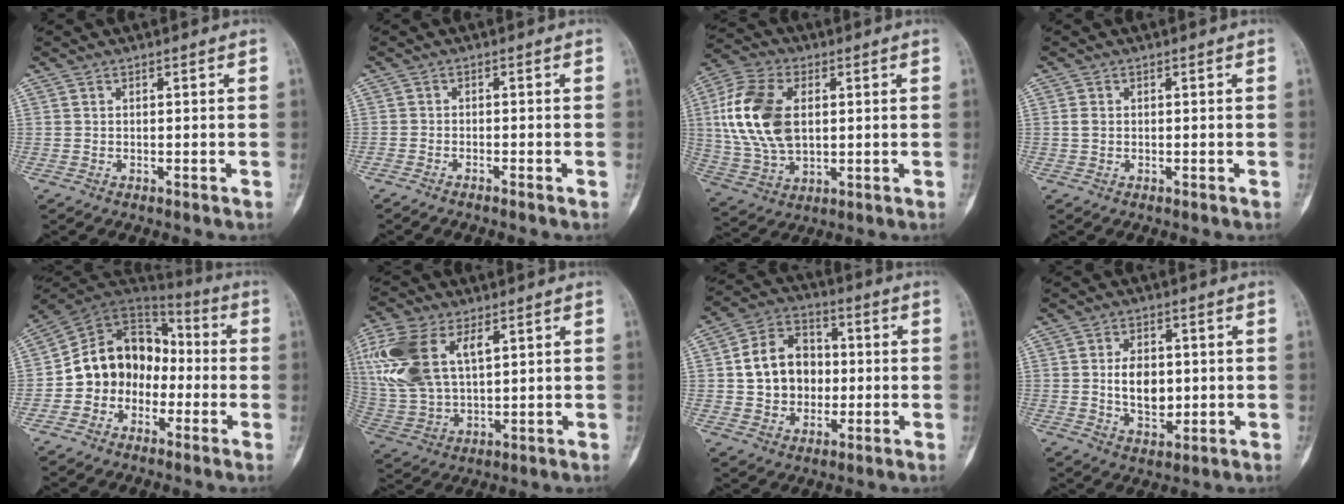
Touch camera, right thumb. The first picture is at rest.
{"total": 1.3, "force": [-1.0, -0.2, 0.7], "torque": [-0.014, 0.008, -0.020]}
{"total": 16.5, "force": [2.6, 10.2, 12.7], "torque": [-0.259, 0.001, 0.051]}
{"total": 1.3, "force": [0.1, 1.0, 0.8], "torque": [-0.015, 0.004, 0.002]}
{"total": 14.6, "force": [-3.0, 12.2, 7.5], "torque": [-0.089, 0.065, -0.063]}
{"total": 18.2, "force": [6.7, 10.3, 13.4], "torque": [-0.286, -0.007, 0.134]}
{"total": 13.5, "force": [0.4, 10.9, 7.9], "torque": [-0.099, 0.024, 0.007]}
{"total": 7.8, "force": [0.3, 5.2, 5.7], "torque": [-0.075, -0.007, 0.011]}